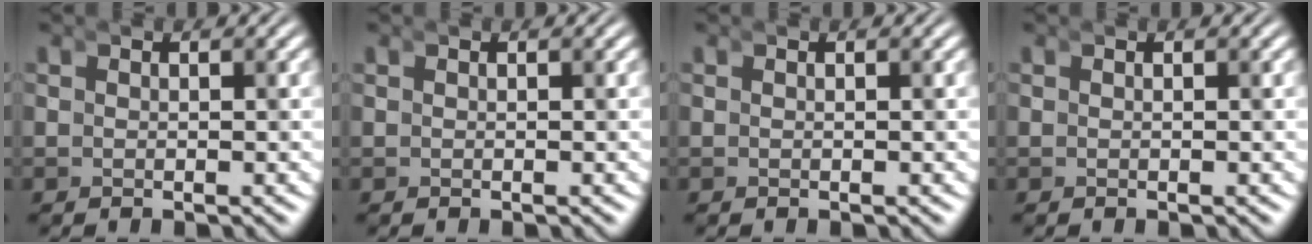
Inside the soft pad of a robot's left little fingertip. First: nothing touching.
{"total": 0.0}
{"total": 0.0}
{"total": 0.0}